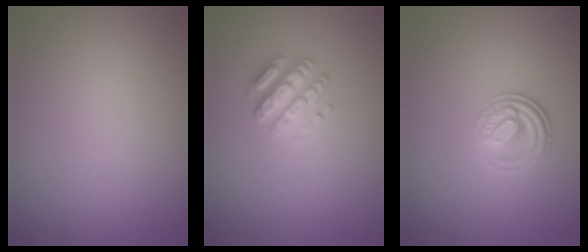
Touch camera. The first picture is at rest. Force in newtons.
{"total": 2.8, "press": 2.8, "slide": 0.3}
{"total": 3.0, "press": 2.4, "slide": 1.8}